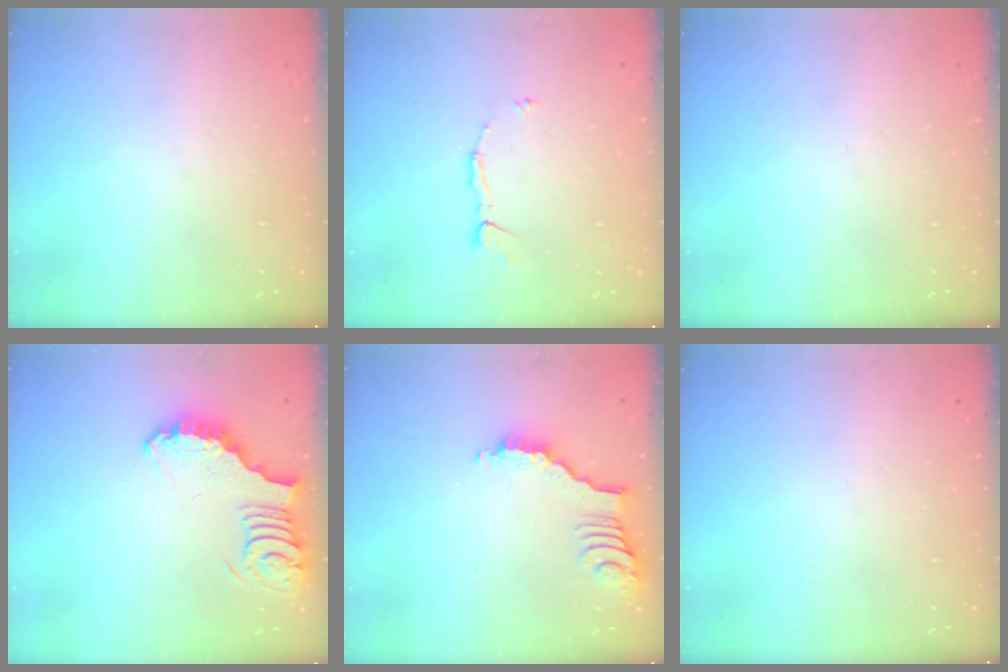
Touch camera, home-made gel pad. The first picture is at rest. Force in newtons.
{"total": 5.2, "press": 5.2, "slide": 0.6}
{"total": 0.0}
{"total": 3.8, "press": 3.8, "slide": 0.6}
{"total": 3.0, "press": 3.0, "slide": 0.4}
{"total": 0.0}